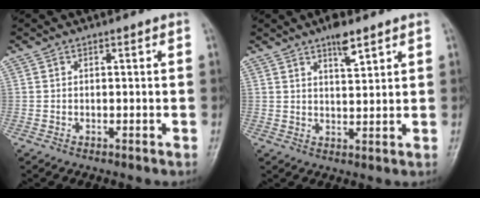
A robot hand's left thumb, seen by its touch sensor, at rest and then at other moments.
{"total": 4.8, "force": [3.3, 1.4, 3.2], "torque": [-0.043, -0.018, 0.053]}